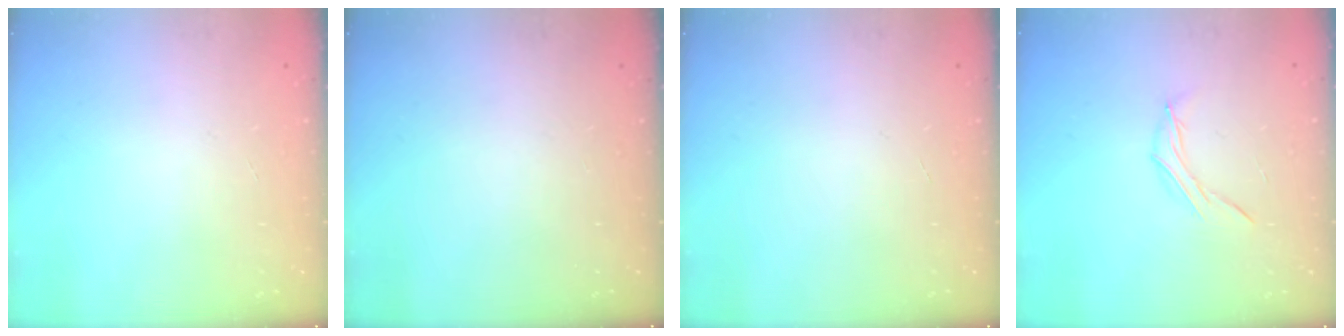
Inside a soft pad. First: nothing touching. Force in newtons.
{"total": 0.0}
{"total": 0.0}
{"total": 5.7, "press": 5.6, "slide": 1.2}